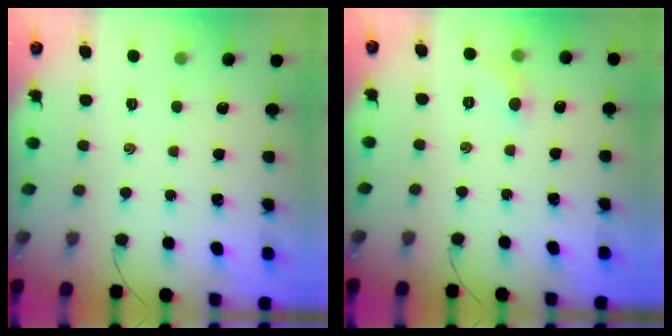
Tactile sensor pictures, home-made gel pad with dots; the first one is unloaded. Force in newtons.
{"total": 5.5, "press": 5.2, "slide": 1.7}